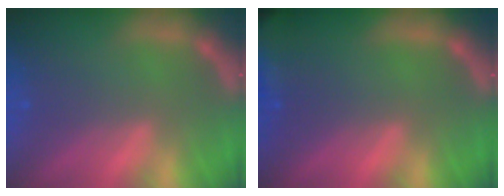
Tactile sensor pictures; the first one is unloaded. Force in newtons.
{"total": 8.5}